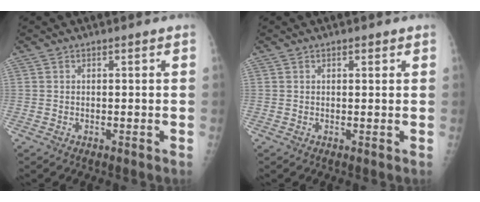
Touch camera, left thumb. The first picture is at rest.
{"total": 1.2, "force": [0.7, 0.5, 0.7], "torque": [-0.008, -0.002, 0.010]}